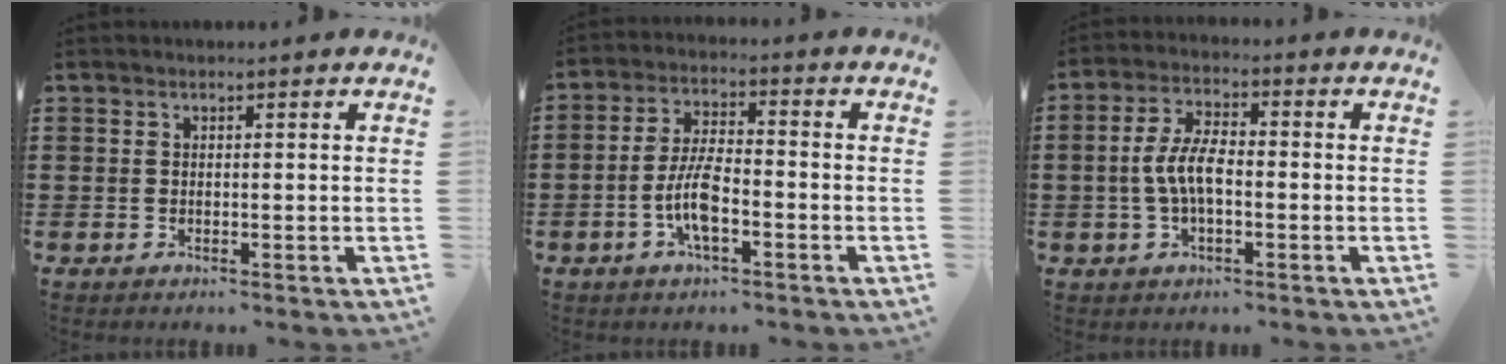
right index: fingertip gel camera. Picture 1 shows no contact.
{"total": 7.0, "force": [-2.4, 2.4, 6.1], "torque": [-0.136, -0.004, -0.050]}
{"total": 6.4, "force": [-0.8, 2.8, 5.7], "torque": [-0.129, -0.001, -0.022]}